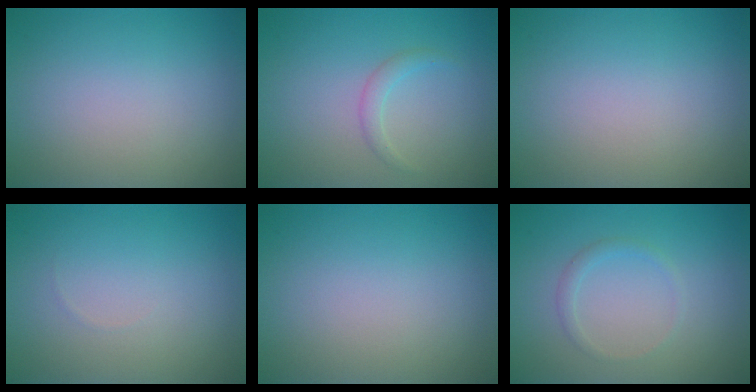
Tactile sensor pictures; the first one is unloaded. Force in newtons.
{"total": 1.2, "press": 1.2, "slide": 0.0}
{"total": 0.0}
{"total": 0.0}
{"total": 0.0}
{"total": 1.1, "press": 1.1, "slide": 0.1}